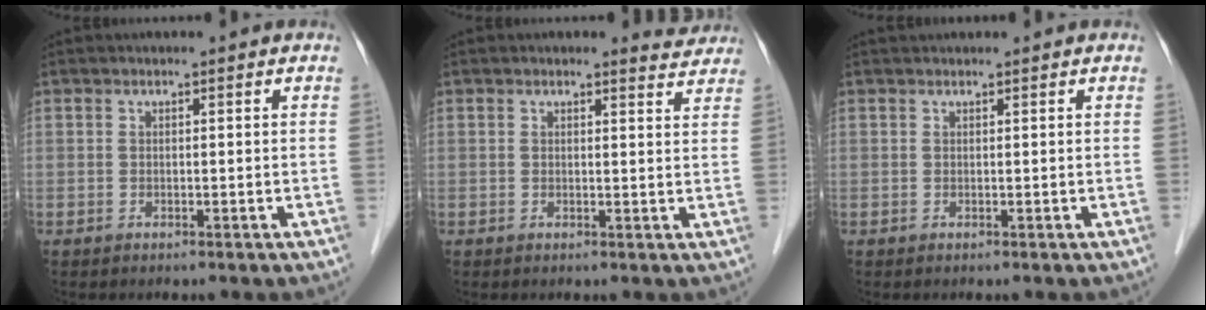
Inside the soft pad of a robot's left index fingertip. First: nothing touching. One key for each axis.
{"total": 2.7, "fx": 2.6, "fy": 0.6, "fz": 0.0, "tx": 0.000, "ty": -0.015, "tz": 0.016}
{"total": 0.9, "fx": 0.9, "fy": 0.1, "fz": 0.1, "tx": -0.006, "ty": 0.018, "tz": 0.020}